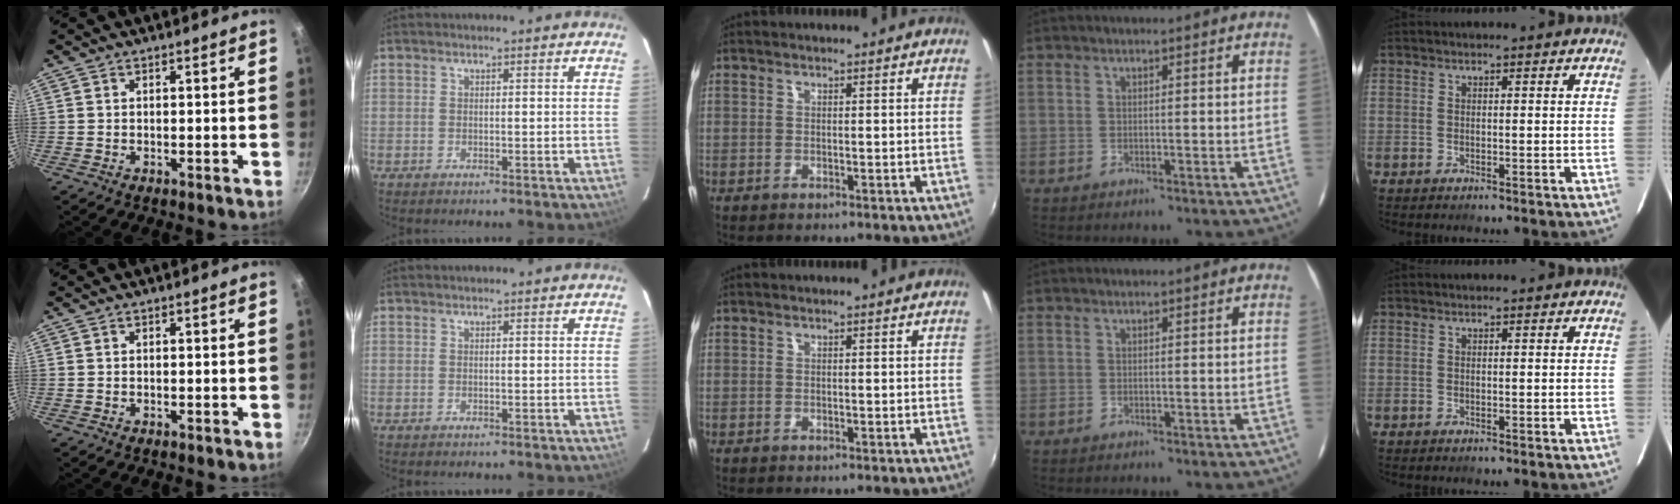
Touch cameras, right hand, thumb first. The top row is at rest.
{}